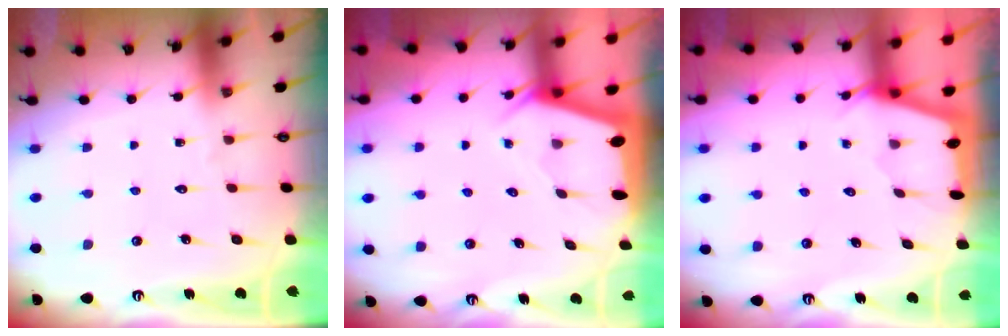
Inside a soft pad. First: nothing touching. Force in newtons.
{"total": 2.1, "press": 2.0, "slide": 0.4}
{"total": 3.4, "press": 3.4, "slide": 0.3}